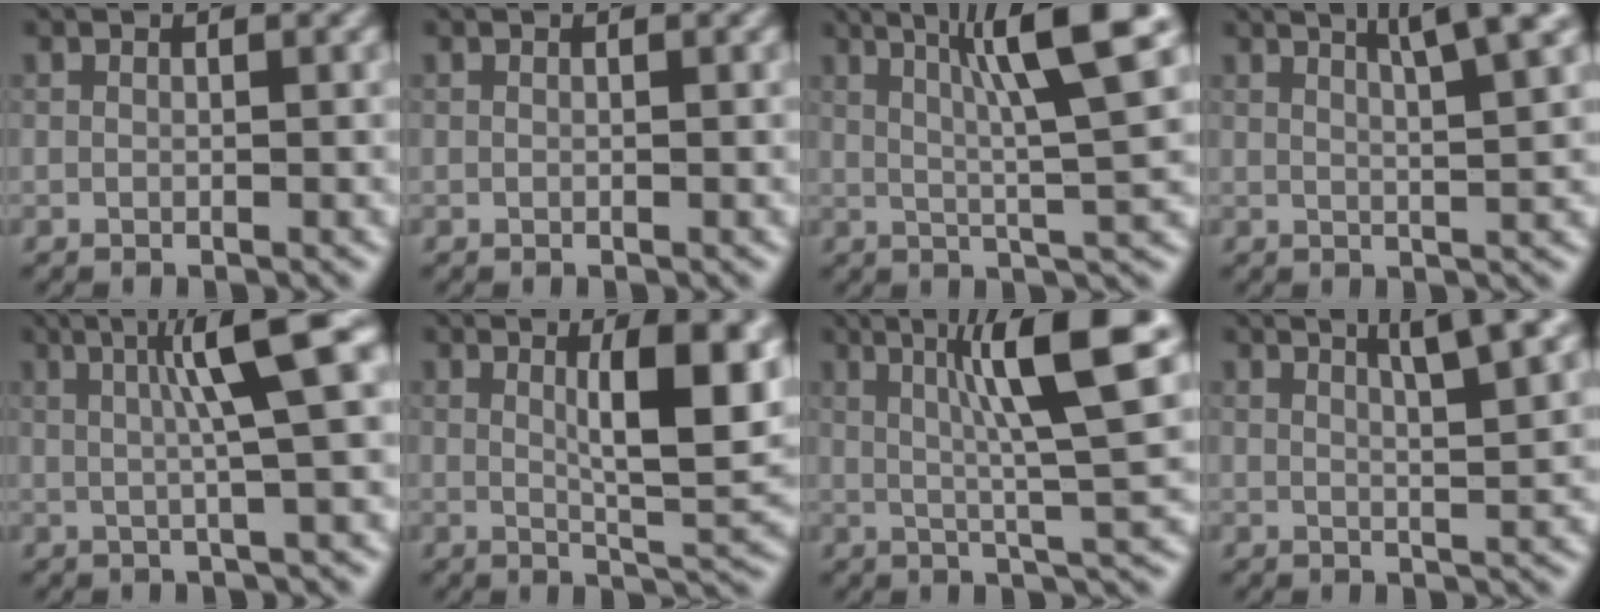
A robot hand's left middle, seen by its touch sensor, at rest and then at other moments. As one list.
[{"total": 0.0}, {"total": 9.4, "force": [3.6, 1.3, 8.6], "torque": [-0.118, 0.017, 0.057]}, {"total": 5.0, "force": [3.0, 0.7, 4.0], "torque": [-0.050, 0.012, 0.041]}, {"total": 6.3, "force": [1.3, 0.7, 6.1], "torque": [-0.088, 0.018, 0.019]}, {"total": 8.0, "force": [2.1, 2.0, 7.5], "torque": [-0.100, -0.006, 0.037]}, {"total": 10.2, "force": [3.1, 1.5, 9.6], "torque": [-0.134, 0.012, 0.046]}, {"total": 4.7, "force": [2.8, 0.7, 3.7], "torque": [-0.045, 0.009, 0.042]}]